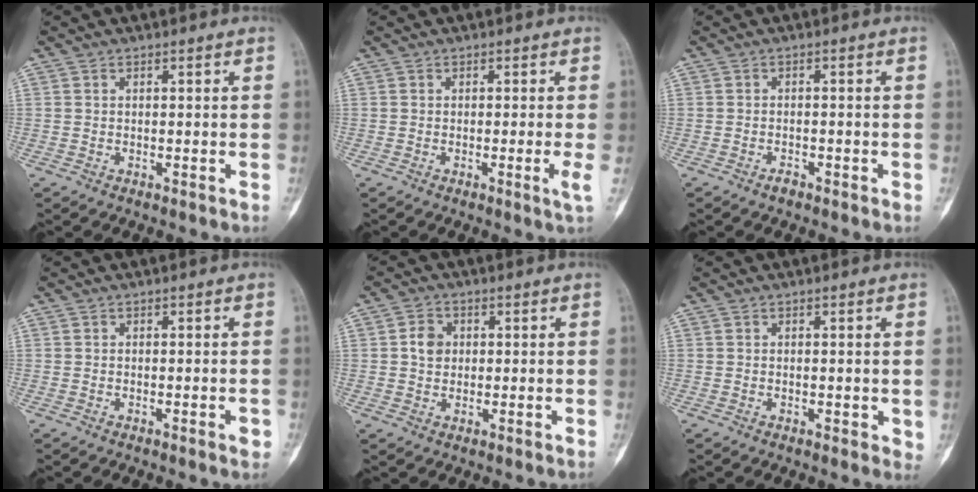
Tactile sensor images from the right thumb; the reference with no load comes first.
{"total": 1.8, "force": [-0.3, -0.4, 1.7], "torque": [-0.028, -0.007, -0.008]}
{"total": 1.3, "force": [-1.0, 0.7, 0.5], "torque": [-0.005, 0.005, -0.018]}
{"total": 1.4, "force": [-0.5, 0.5, 1.2], "torque": [-0.009, 0.003, -0.008]}
{"total": 4.0, "force": [0.6, 3.4, 2.1], "torque": [-0.019, 0.003, 0.006]}
{"total": 1.6, "force": [0.1, 0.9, 1.3], "torque": [-0.007, -0.005, -0.001]}